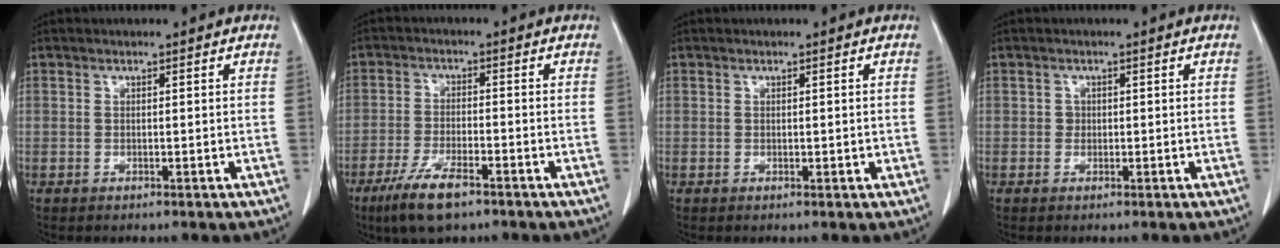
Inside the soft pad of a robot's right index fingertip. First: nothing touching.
{"total": 7.6, "force": [-5.0, 1.8, 5.5], "torque": [-0.112, -0.014, -0.088]}
{"total": 0.8, "force": [0.0, 0.4, 0.7], "torque": [-0.012, -0.002, 0.003]}
{"total": 0.9, "force": [0.0, 0.9, 0.2], "torque": [0.001, 0.003, 0.001]}